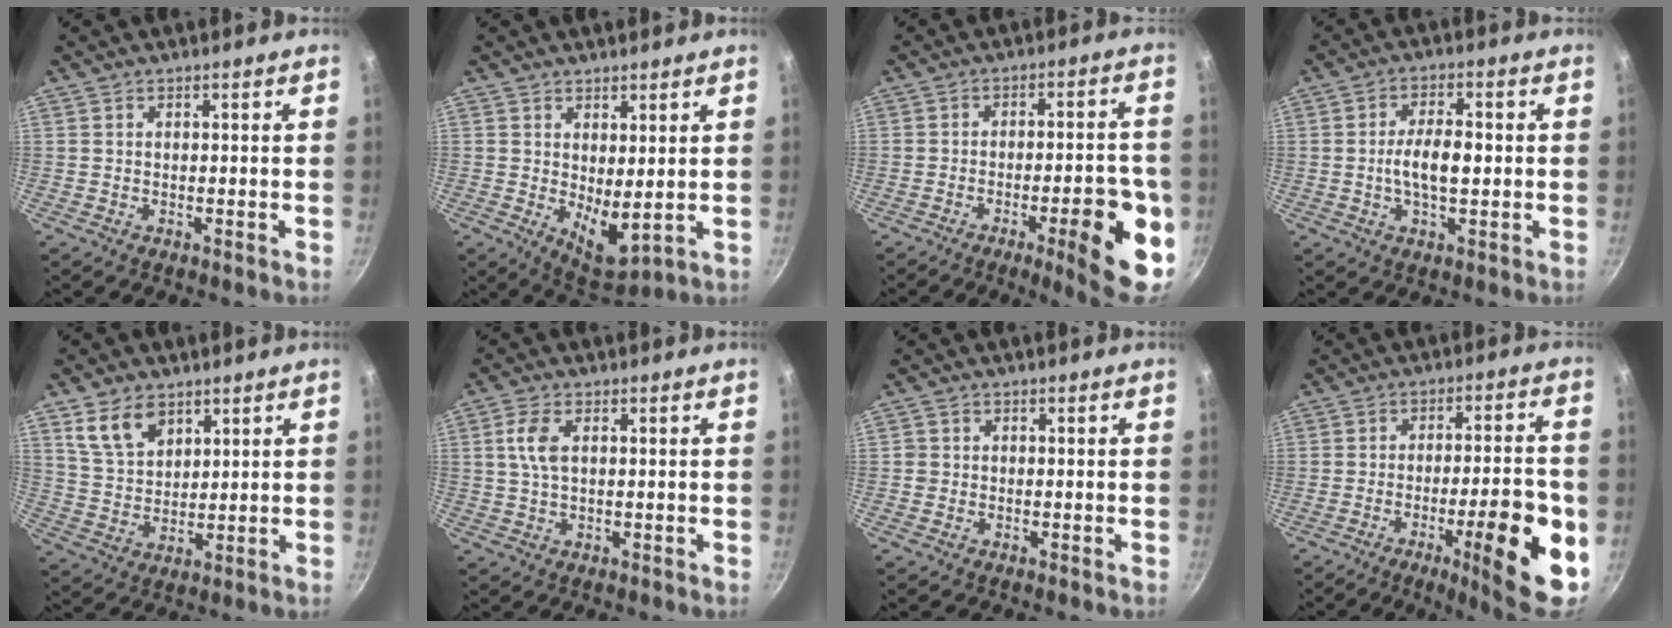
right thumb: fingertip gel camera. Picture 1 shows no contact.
{"total": 7.4, "force": [1.3, 3.4, 6.4], "torque": [-0.083, -0.029, 0.035]}
{"total": 15.9, "force": [-5.3, 4.7, 14.2], "torque": [-0.150, 0.019, -0.070]}
{"total": 7.4, "force": [-0.3, 3.4, 6.5], "torque": [-0.108, 0.013, -0.010]}
{"total": 8.6, "force": [4.8, 5.5, 4.6], "torque": [-0.062, -0.020, 0.100]}
{"total": 4.7, "force": [1.0, 2.5, 3.9], "torque": [-0.083, 0.006, 0.019]}
{"total": 1.3, "force": [-0.2, 1.2, 0.3], "torque": [-0.001, 0.003, -0.005]}
{"total": 18.5, "force": [-5.9, 4.6, 16.9], "torque": [-0.209, 0.021, -0.081]}